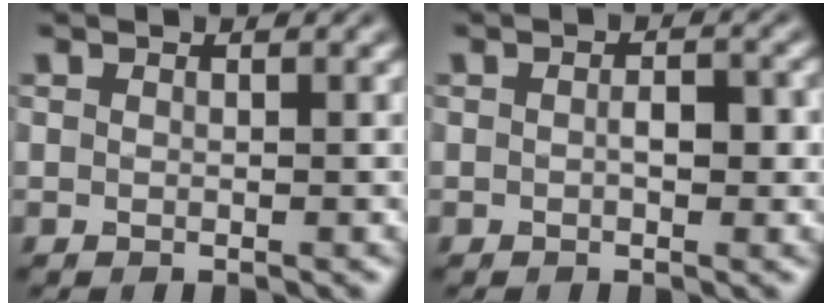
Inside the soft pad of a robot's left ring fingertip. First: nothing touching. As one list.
[{"total": 2.3, "force": [-0.1, 1.1, 2.0], "torque": [-0.029, 0.001, -0.003]}]